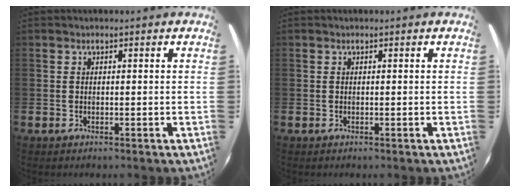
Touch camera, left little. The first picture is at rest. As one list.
[{"total": 0.0}]